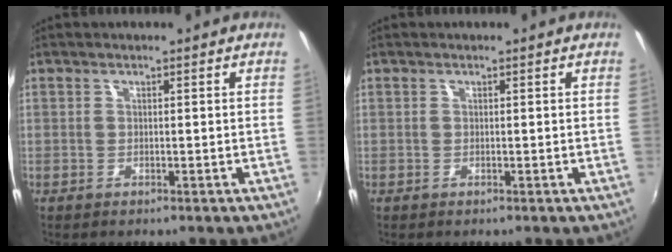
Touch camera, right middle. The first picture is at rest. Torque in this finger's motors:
{"motor_torque": [0.05, -0.24, 0.03, 0.00]}